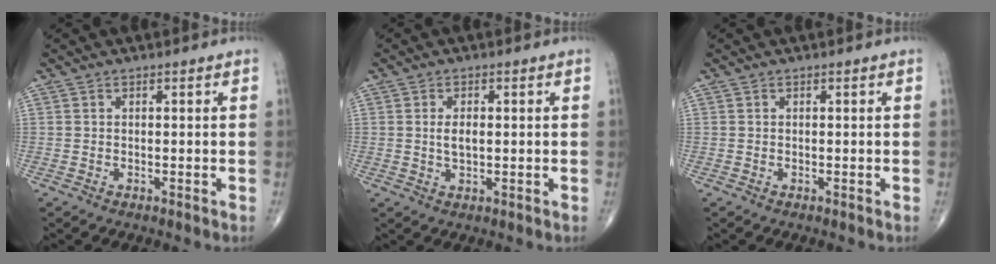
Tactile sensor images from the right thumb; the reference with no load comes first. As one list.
[{"total": 3.2, "force": [0.3, 1.6, 2.7], "torque": [-0.048, -0.002, 0.007]}, {"total": 0.0}]